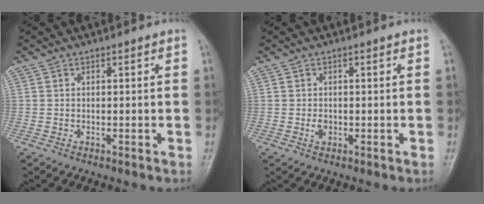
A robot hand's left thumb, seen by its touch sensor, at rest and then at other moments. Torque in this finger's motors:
{"motor_torque": [0.07, 0.07, 0.16, 0.12, 0.00]}